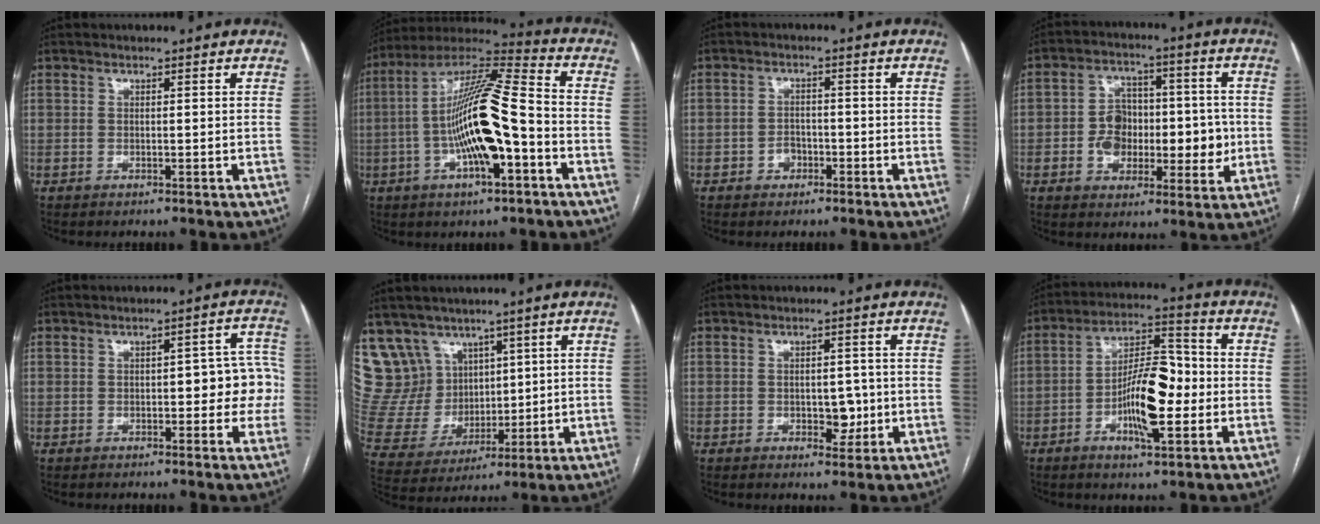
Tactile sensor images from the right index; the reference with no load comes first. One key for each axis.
{"total": 17.6, "fx": -3.6, "fy": 3.2, "fz": 16.9, "tx": -0.318, "ty": 0.009, "tz": -0.063}
{"total": 2.6, "fx": -1.3, "fy": 2.0, "fz": 1.0, "tx": -0.009, "ty": 0.009, "tz": -0.022}
{"total": 10.8, "fx": -1.1, "fy": 7.5, "fz": 7.6, "tx": -0.116, "ty": 0.035, "tz": -0.012}
{"total": 7.0, "fx": -0.4, "fy": 3.0, "fz": 6.3, "tx": -0.058, "ty": 0.035, "tz": -0.005}
{"total": 12.1, "fx": 7.9, "fy": 9.0, "fz": 1.9, "tx": -0.059, "ty": 0.048, "tz": 0.178}
{"total": 4.1, "fx": -0.7, "fy": 2.3, "fz": 3.3, "tx": -0.039, "ty": 0.002, "tz": -0.003}
{"total": 12.1, "fx": -2.6, "fy": 3.7, "fz": 11.2, "tx": -0.200, "ty": 0.016, "tz": -0.042}